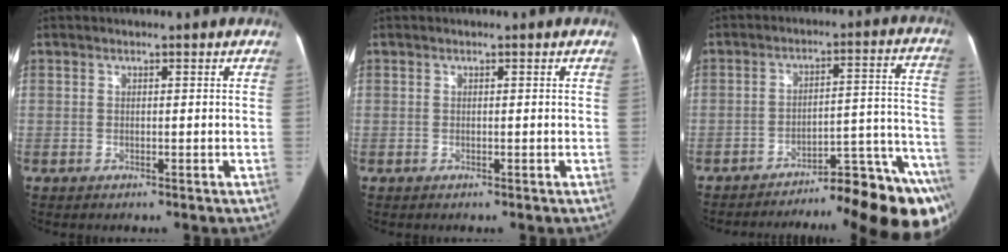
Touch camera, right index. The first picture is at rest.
{"total": 0.0}
{"total": 21.3, "force": [-18.2, 0.5, 11.0], "torque": [-0.051, 0.024, -0.252]}